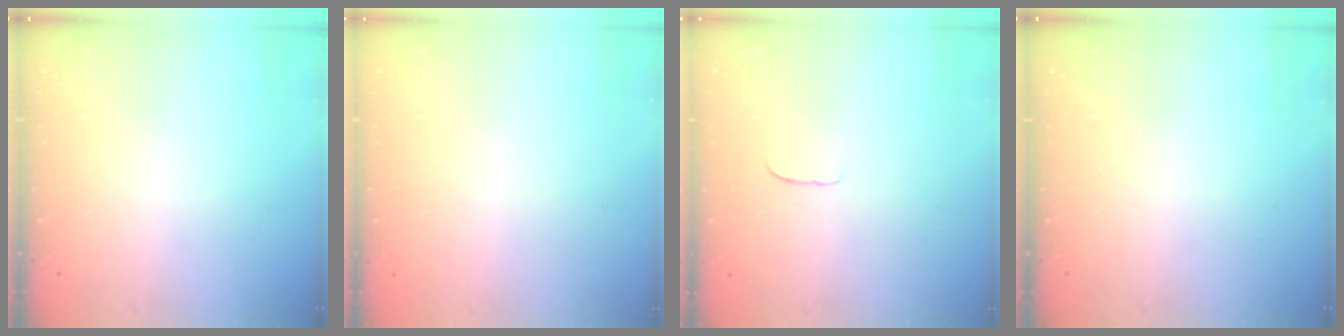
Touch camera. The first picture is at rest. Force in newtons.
{"total": 0.0}
{"total": 3.1, "press": 3.1, "slide": 0.2}
{"total": 0.0}